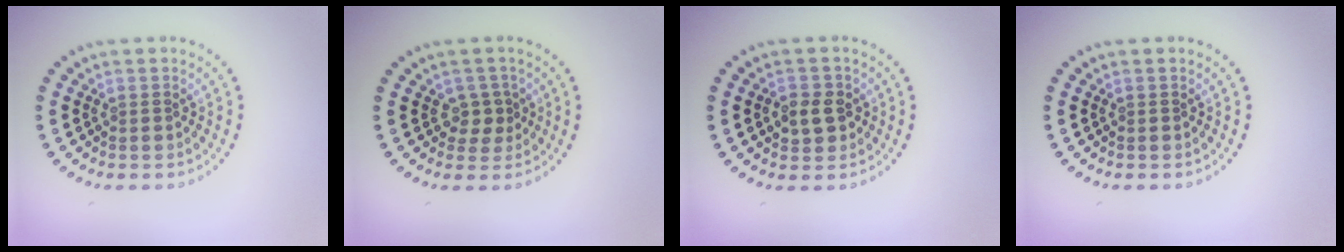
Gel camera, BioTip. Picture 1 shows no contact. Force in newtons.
{"total": 1.8, "press": 1.5, "slide": 1.0}
{"total": 2.5, "press": 2.5, "slide": 0.4}
{"total": 0.0}